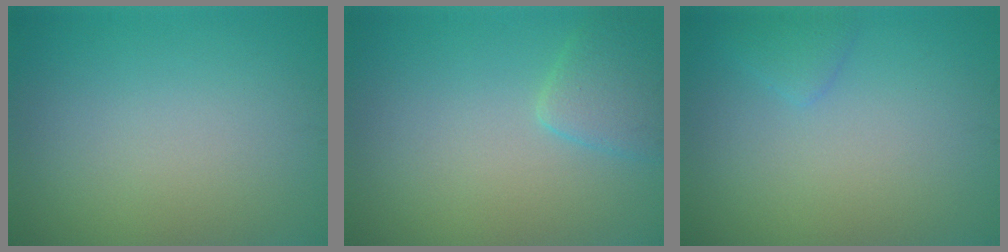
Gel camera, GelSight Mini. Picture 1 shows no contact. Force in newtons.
{"total": 2.6, "press": 2.6, "slide": 0.2}
{"total": 1.3, "press": 1.3, "slide": 0.0}